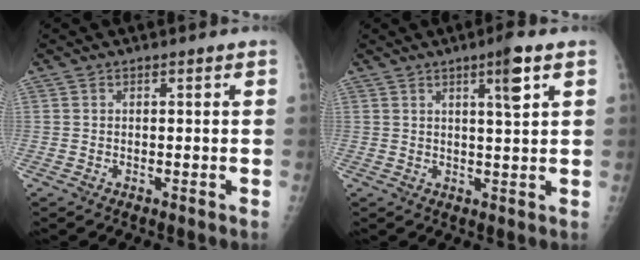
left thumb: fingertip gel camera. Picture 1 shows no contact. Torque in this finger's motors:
{"motor_torque": [1.12, 0.89, 0.59, -0.69, 0.08]}